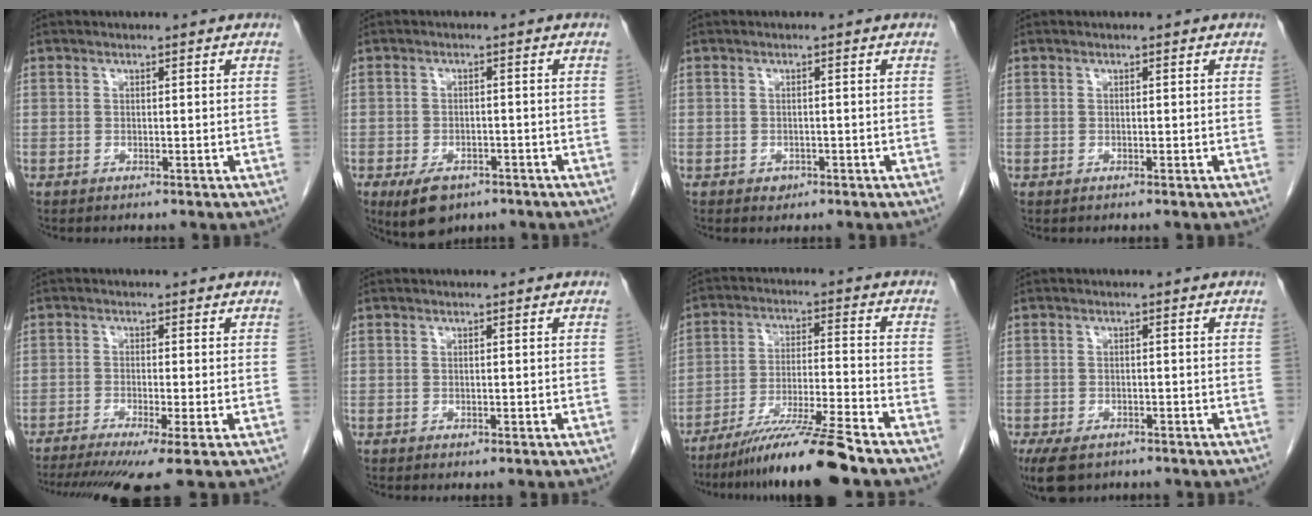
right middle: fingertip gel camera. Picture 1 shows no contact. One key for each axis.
{"total": 6.0, "fx": -3.8, "fy": 3.3, "fz": 3.2, "tx": -0.056, "ty": -0.004, "tz": -0.053}
{"total": 1.2, "fx": -0.6, "fy": 0.9, "fz": 0.4, "tx": -0.004, "ty": 0.003, "tz": -0.005}
{"total": 0.0}
{"total": 9.8, "fx": -6.8, "fy": 0.3, "fz": 7.1, "tx": -0.109, "ty": -0.015, "tz": -0.110}
{"total": 0.0}
{"total": 11.8, "fx": -9.5, "fy": -1.7, "fz": 6.7, "tx": -0.111, "ty": -0.024, "tz": -0.168}
{"total": 6.1, "fx": -4.2, "fy": 3.2, "fz": 3.0, "tx": -0.053, "ty": -0.008, "tz": -0.064}